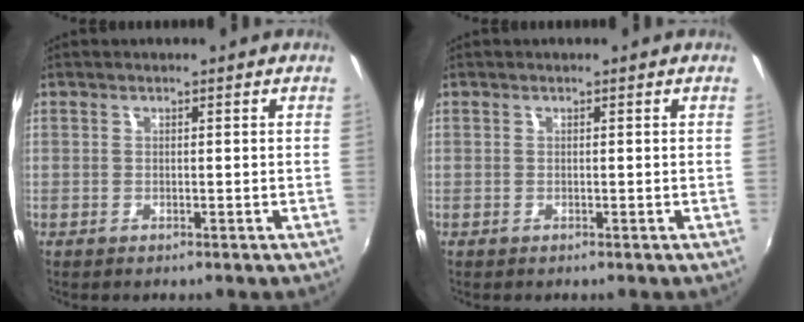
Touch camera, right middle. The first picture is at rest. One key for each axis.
{"total": 0.0}